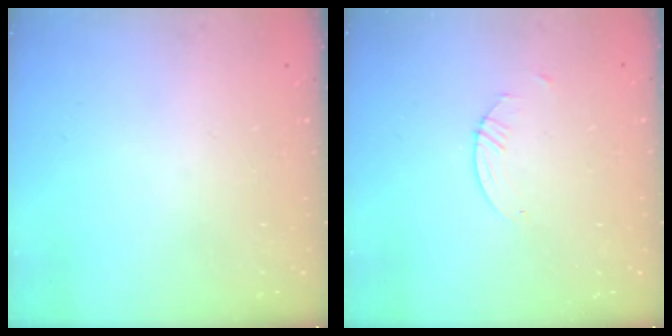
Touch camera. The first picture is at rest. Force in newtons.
{"total": 0.8, "press": 0.8, "slide": 0.2}